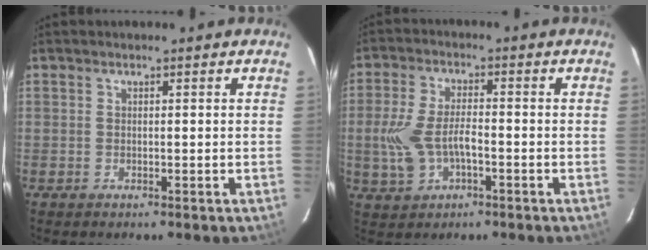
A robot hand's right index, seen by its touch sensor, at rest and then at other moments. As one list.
[{"total": 8.5, "force": [-2.1, 4.2, 7.1], "torque": [-0.156, 0.000, -0.034]}]